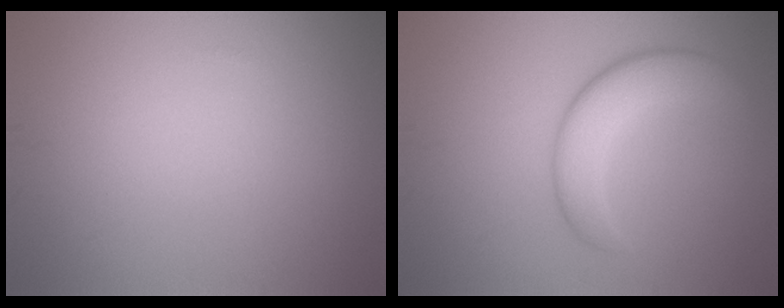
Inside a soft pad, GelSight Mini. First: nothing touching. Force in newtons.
{"total": 4.6, "press": 4.6, "slide": 0.2}